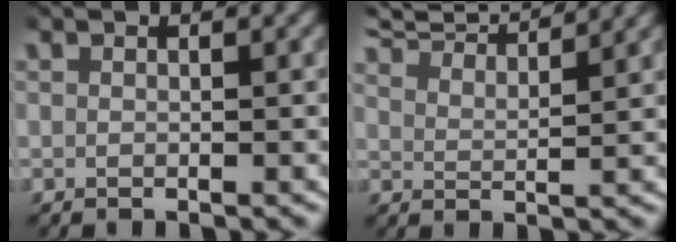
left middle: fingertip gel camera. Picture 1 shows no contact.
{"total": 8.2, "force": [7.3, 2.1, 3.1], "torque": [-0.054, 0.023, 0.111]}